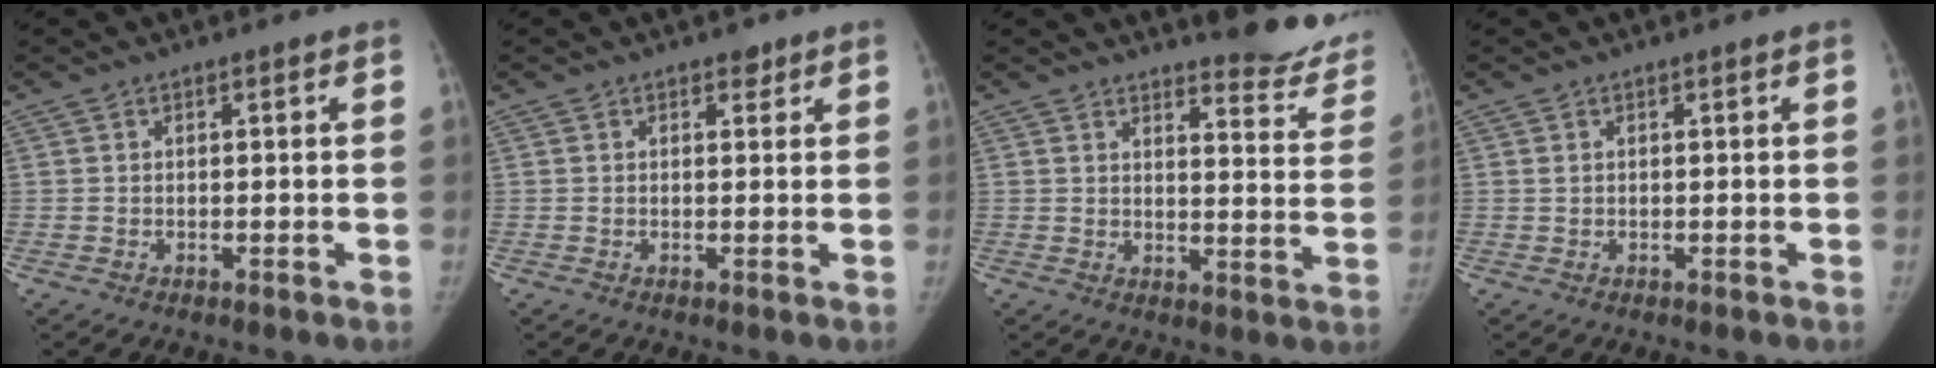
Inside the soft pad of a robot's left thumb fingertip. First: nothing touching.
{"total": 1.4, "force": [0.9, 0.9, 0.5], "torque": [0.004, -0.005, 0.010]}
{"total": 13.0, "force": [11.9, 3.1, 4.3], "torque": [-0.017, -0.109, 0.122]}
{"total": 0.0}